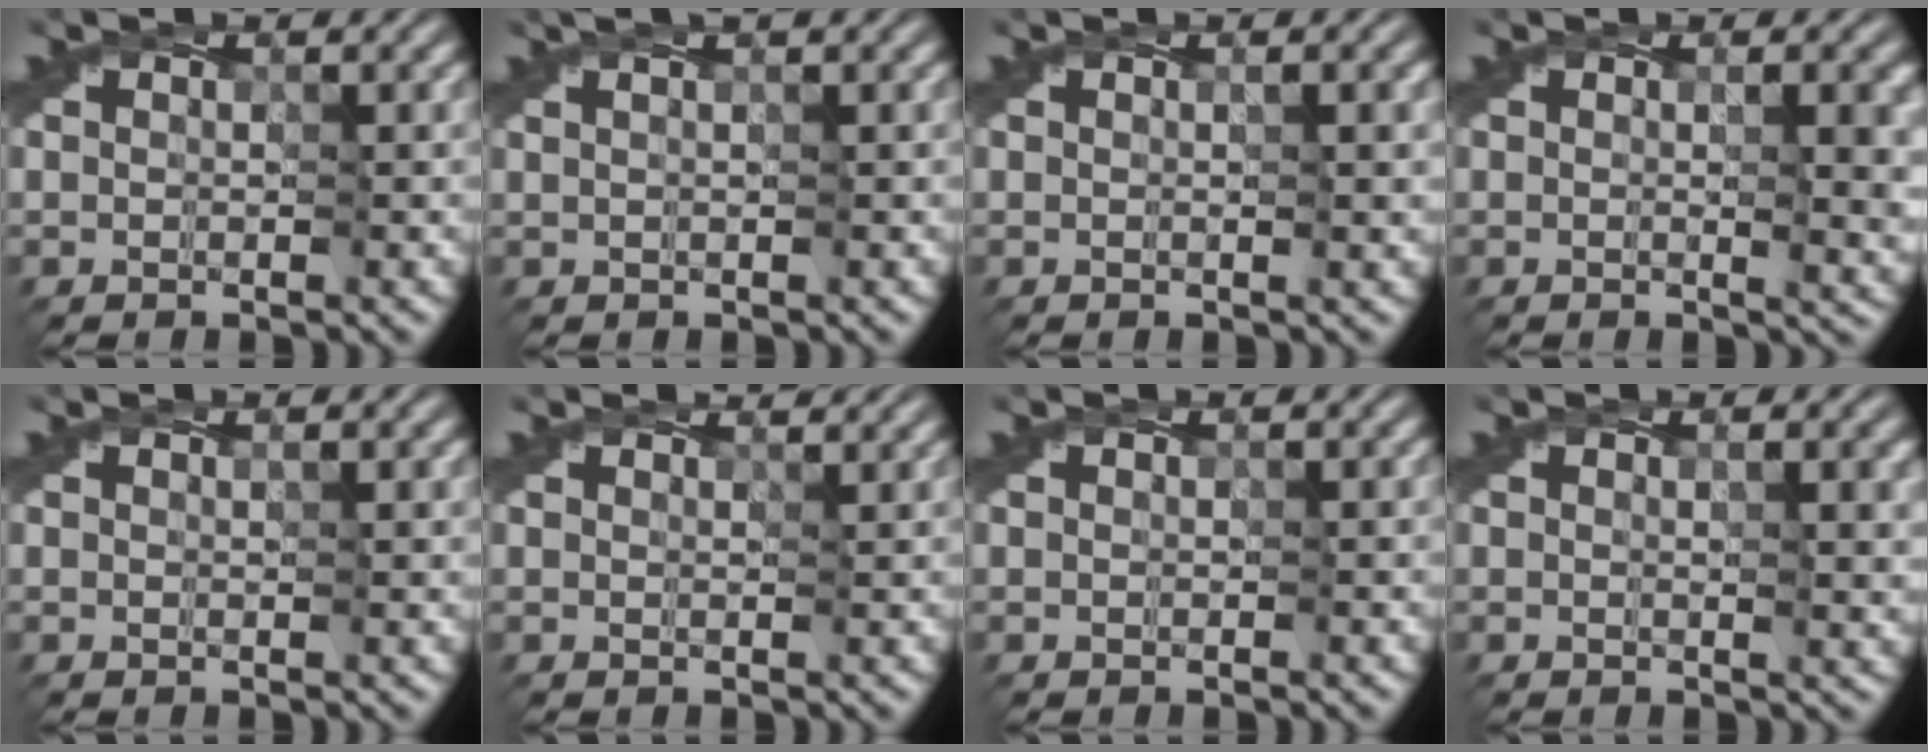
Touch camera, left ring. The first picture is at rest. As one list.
[{"total": 1.2, "force": [0.6, -0.2, 1.1], "torque": [-0.016, 0.006, 0.007]}, {"total": 1.8, "force": [0.0, 0.2, 1.8], "torque": [-0.028, -0.003, -0.001]}, {"total": 5.4, "force": [0.1, 1.8, 5.1], "torque": [-0.055, -0.003, 0.000]}, {"total": 0.6, "force": [0.4, 0.0, 0.5], "torque": [-0.007, 0.001, 0.005]}, {"total": 1.9, "force": [1.5, 0.7, 1.0], "torque": [-0.017, 0.000, 0.009]}, {"total": 0.0}, {"total": 2.9, "force": [0.5, 0.7, 2.8], "torque": [-0.040, 0.001, 0.004]}]